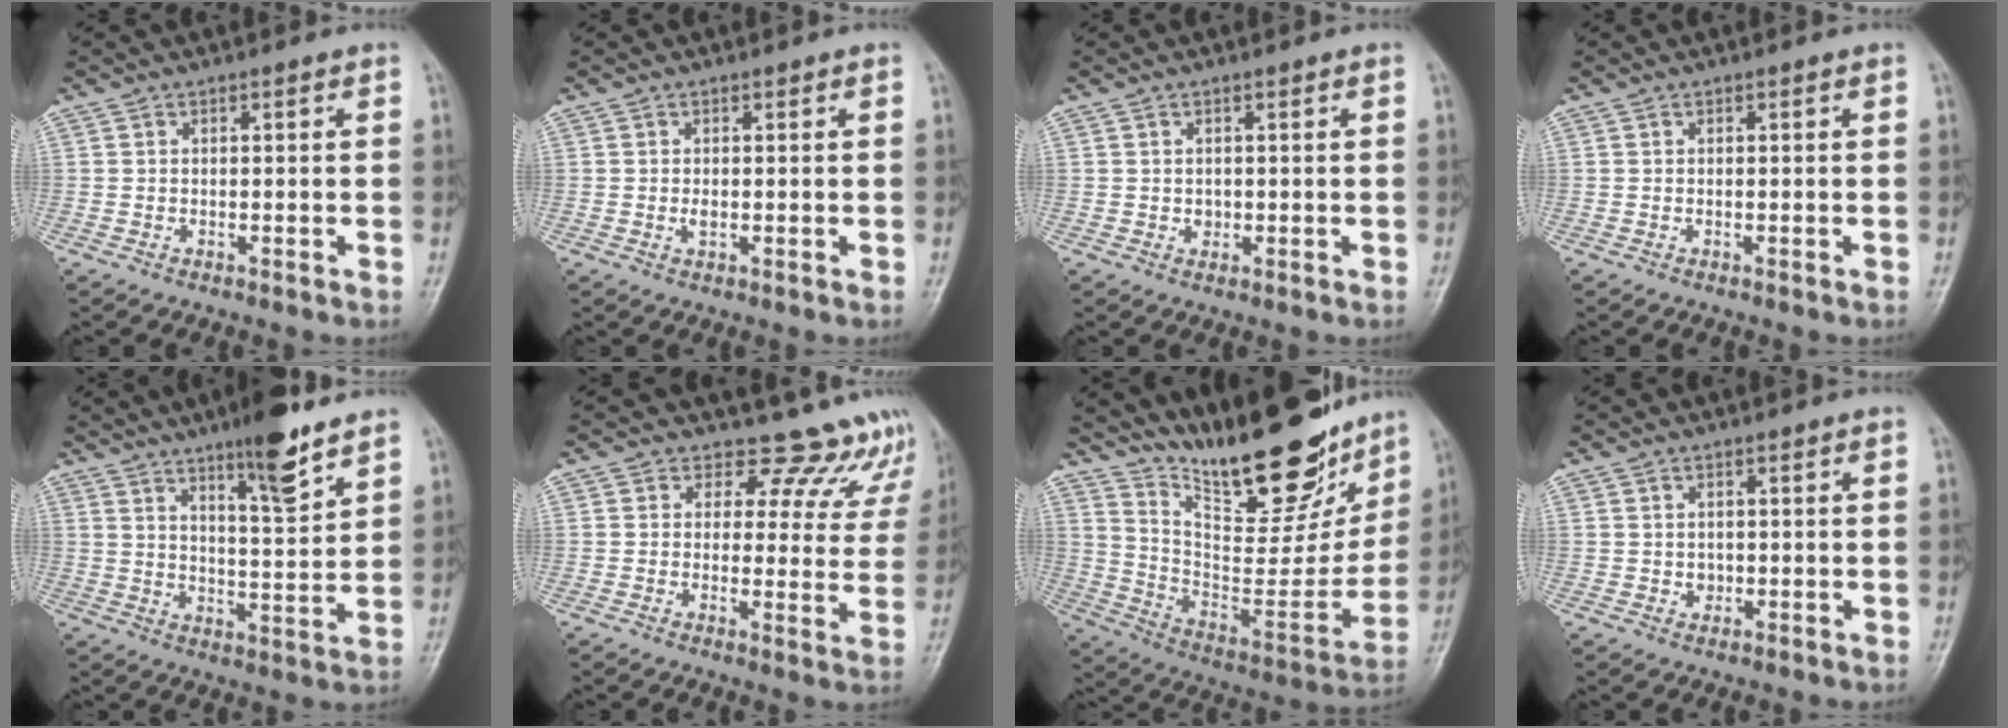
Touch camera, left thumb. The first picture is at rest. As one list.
[{"total": 1.2, "force": [0.0, 0.7, 1.0], "torque": [-0.015, -0.002, 0.002]}, {"total": 1.1, "force": [0.1, 1.0, 0.5], "torque": [-0.002, 0.000, 0.004]}, {"total": 0.0}, {"total": 10.7, "force": [7.4, 1.9, 7.5], "torque": [-0.105, -0.052, 0.119]}, {"total": 12.5, "force": [11.3, 5.4, 0.4], "torque": [0.050, -0.077, 0.102]}, {"total": 25.9, "force": [19.9, 8.0, 14.6], "torque": [-0.179, -0.106, 0.319]}, {"total": 1.4, "force": [0.1, 1.2, 0.6], "torque": [-0.004, 0.000, 0.005]}]